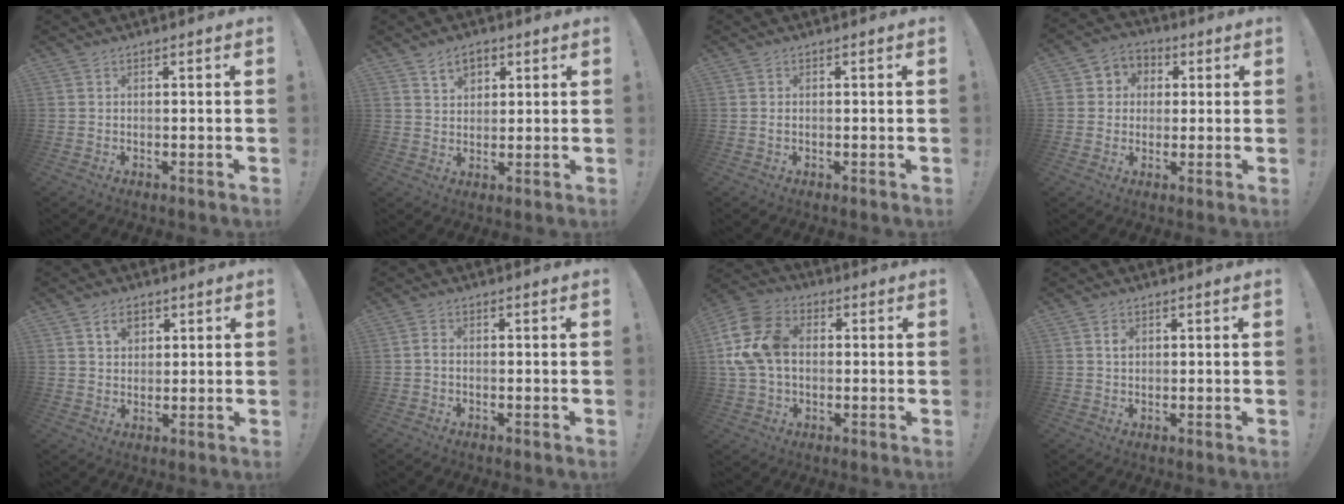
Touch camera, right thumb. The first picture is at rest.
{"total": 5.9, "force": [3.2, 4.0, 2.9], "torque": [-0.040, -0.009, 0.056]}
{"total": 0.7, "force": [0.0, 0.3, 0.6], "torque": [-0.013, 0.002, 0.000]}
{"total": 6.8, "force": [-0.3, 6.5, 1.9], "torque": [-0.019, 0.010, -0.001]}
{"total": 5.1, "force": [2.6, 3.9, 2.2], "torque": [-0.027, -0.004, 0.044]}
{"total": 1.1, "force": [-0.4, 0.5, 0.9], "torque": [-0.016, 0.004, -0.007]}
{"total": 16.2, "force": [1.4, 11.7, 11.0], "torque": [-0.218, 0.010, 0.029]}
{"total": 1.7, "force": [0.5, 1.3, 0.9], "torque": [-0.005, -0.001, 0.006]}